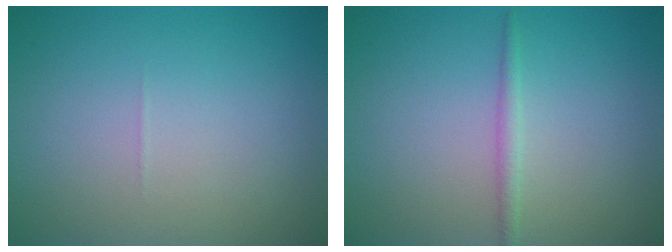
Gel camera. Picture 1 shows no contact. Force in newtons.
{"total": 1.2, "press": 1.2, "slide": 0.1}